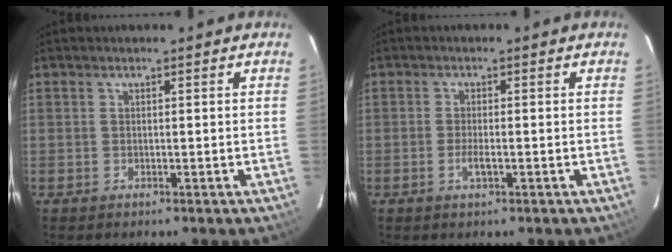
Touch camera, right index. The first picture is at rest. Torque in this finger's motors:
{"motor_torque": [0.00, 0.03, 0.01, 0.00]}